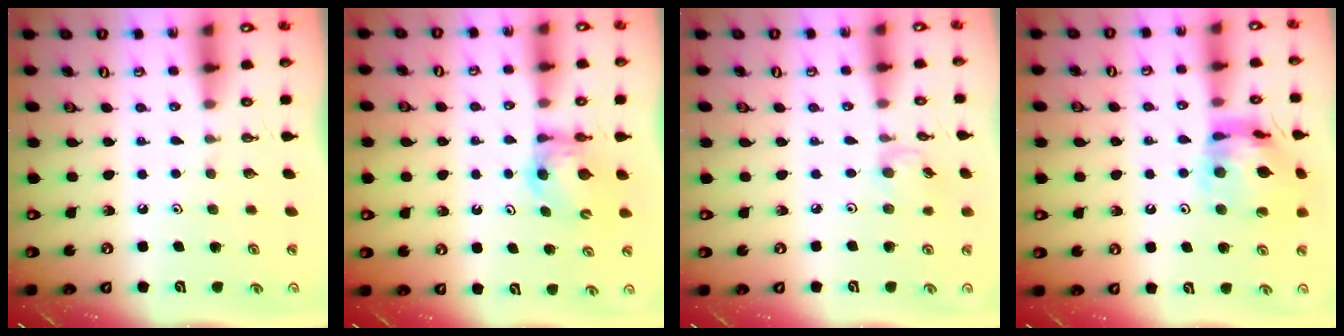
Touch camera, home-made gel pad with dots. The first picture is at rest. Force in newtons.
{"total": 6.8, "press": 6.8, "slide": 0.5}
{"total": 2.8, "press": 2.8, "slide": 0.4}
{"total": 14.2, "press": 14.1, "slide": 1.5}